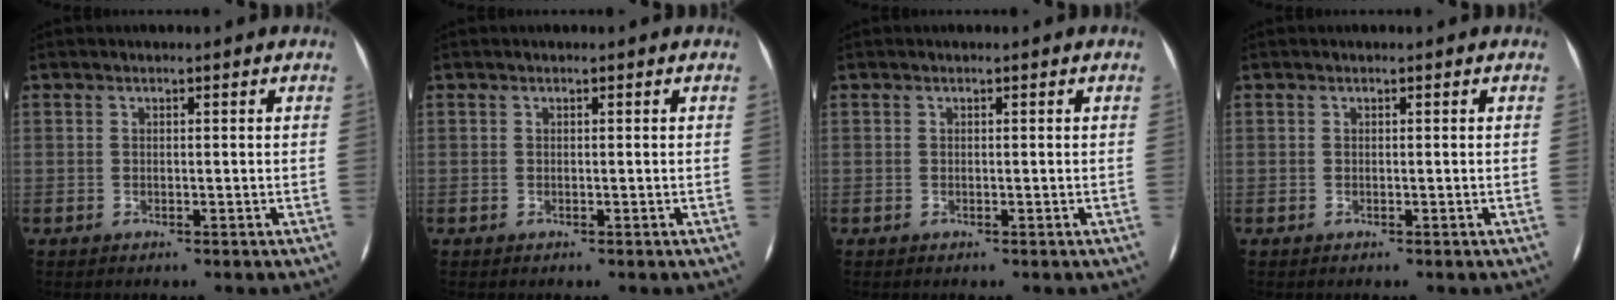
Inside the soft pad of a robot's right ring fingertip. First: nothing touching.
{"total": 0.0}
{"total": 0.0}
{"total": 0.0}